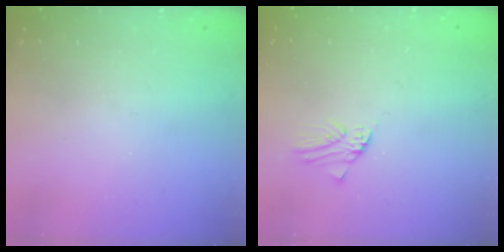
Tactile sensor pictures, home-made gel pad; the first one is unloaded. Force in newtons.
{"total": 0.0}